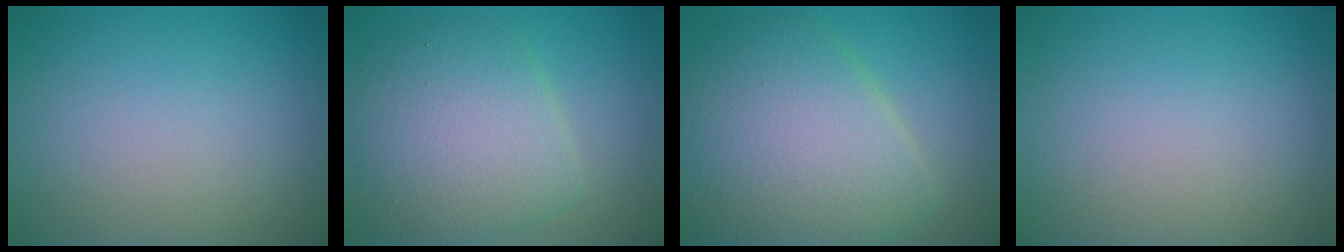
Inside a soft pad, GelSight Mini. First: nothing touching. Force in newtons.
{"total": 7.1, "press": 7.1, "slide": 0.2}
{"total": 9.6, "press": 9.6, "slide": 0.4}
{"total": 0.0}